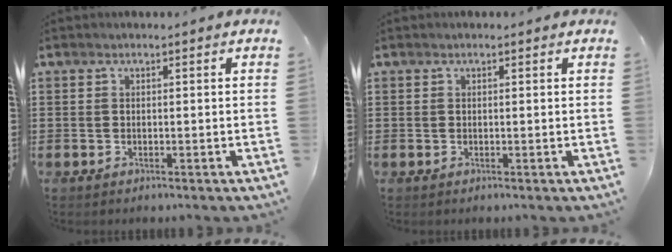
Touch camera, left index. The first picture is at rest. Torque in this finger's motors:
{"motor_torque": [2.14, 0.00, 0.15, 0.00]}